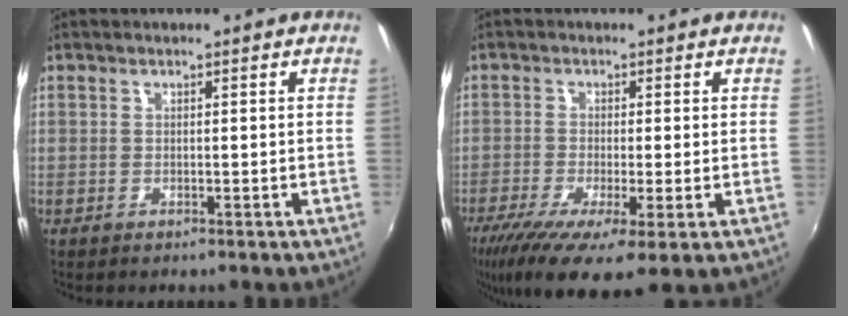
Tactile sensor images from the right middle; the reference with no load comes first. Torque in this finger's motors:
{"motor_torque": [1.46, -0.68, 0.28, 0.21]}